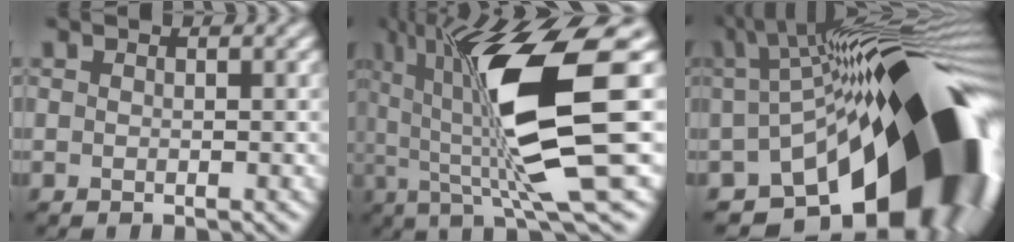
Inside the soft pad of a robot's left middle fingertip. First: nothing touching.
{"total": 13.1, "force": [1.8, 2.5, 12.7], "torque": [-0.217, 0.002, 0.034]}
{"total": 20.1, "force": [-5.3, 9.8, 16.7], "torque": [-0.236, -0.020, -0.080]}